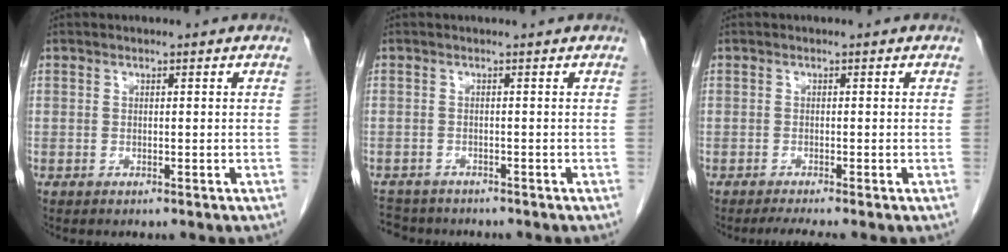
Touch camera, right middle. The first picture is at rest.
{"total": 4.6, "force": [-3.6, 2.1, 1.8], "torque": [-0.028, 0.018, -0.050]}
{"total": 2.3, "force": [-1.9, -0.4, 1.3], "torque": [-0.025, -0.007, -0.036]}